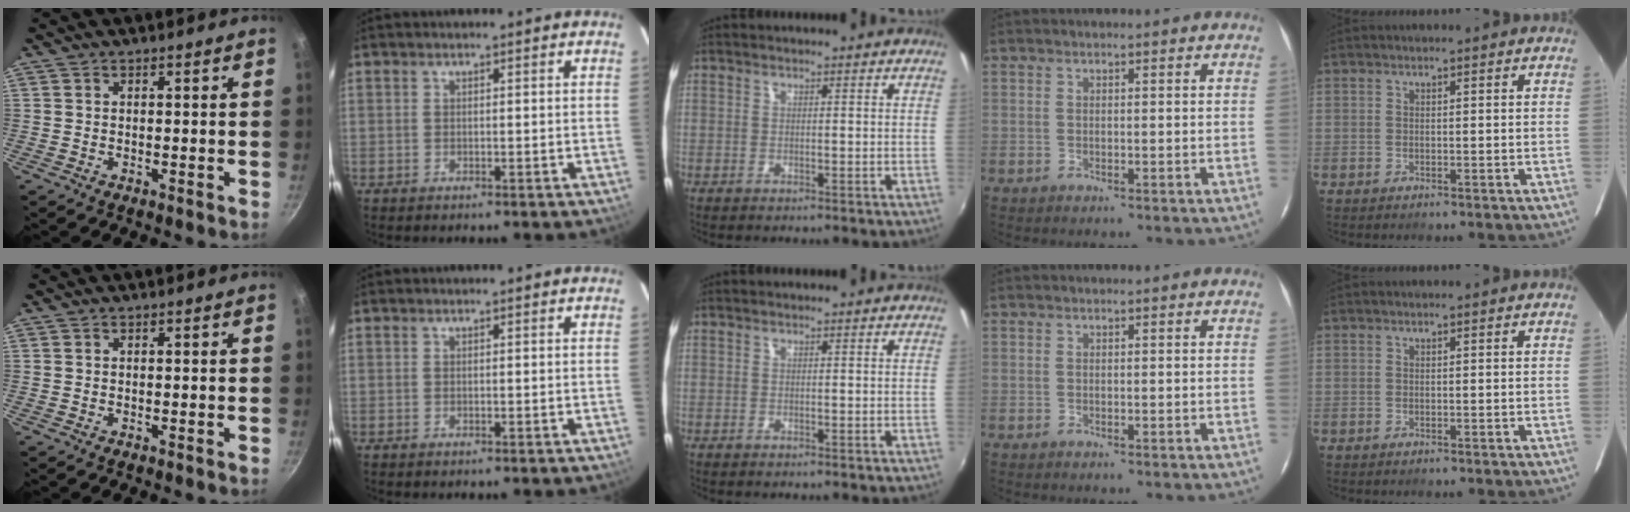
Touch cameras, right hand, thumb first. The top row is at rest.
{}